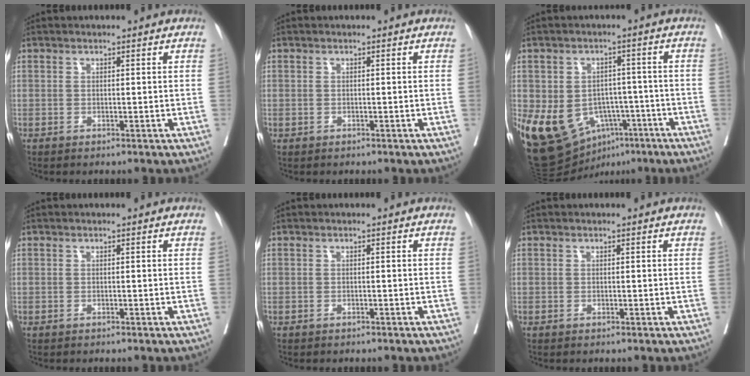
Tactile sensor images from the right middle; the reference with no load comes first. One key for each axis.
{"total": 0.0}
{"total": 14.6, "fx": -5.9, "fy": 10.9, "fz": 7.7, "tx": -0.139, "ty": 0.015, "tz": -0.075}
{"total": 0.0}
{"total": 0.7, "fx": -0.6, "fy": 0.3, "fz": 0.2, "tx": -0.007, "ty": 0.001, "tz": -0.010}
{"total": 0.0}